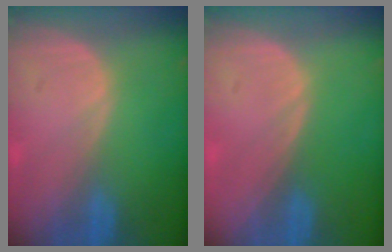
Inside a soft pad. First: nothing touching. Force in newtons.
{"total": 0.0}